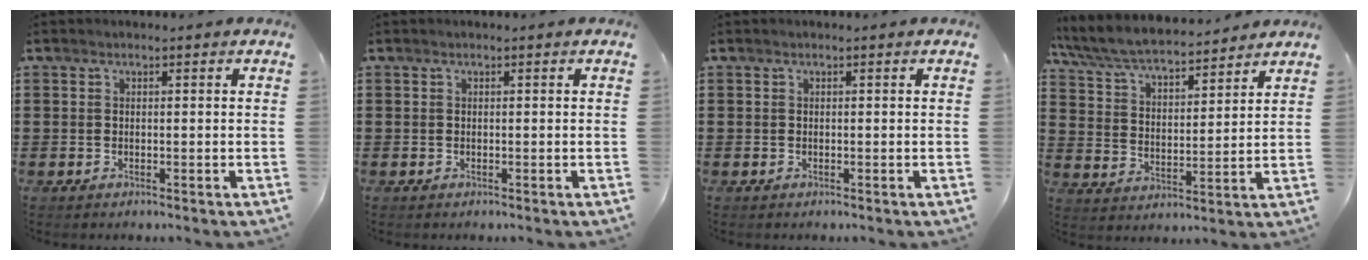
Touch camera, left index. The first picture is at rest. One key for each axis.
{"total": 0.0}
{"total": 0.0}
{"total": 6.9, "fx": 6.5, "fy": 0.8, "fz": 2.2, "tx": -0.071, "ty": -0.033, "tz": 0.112}